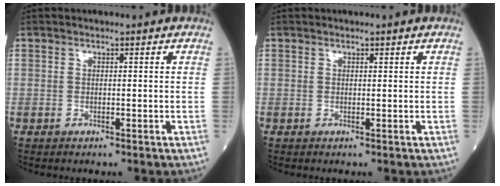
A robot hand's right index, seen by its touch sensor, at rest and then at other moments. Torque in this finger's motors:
{"motor_torque": [-0.12, 0.12, -0.01, 0.00]}